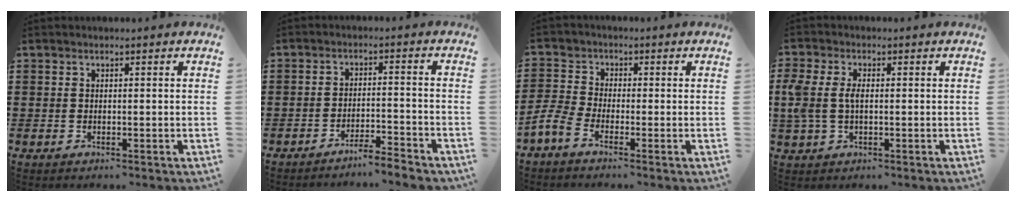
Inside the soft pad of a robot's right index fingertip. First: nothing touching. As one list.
[{"total": 3.9, "force": [-3.7, -0.6, 0.7], "torque": [-0.017, -0.006, -0.078]}, {"total": 3.9, "force": [-2.7, 2.0, 1.9], "torque": [-0.068, -0.002, -0.062]}, {"total": 4.1, "force": [0.0, 2.3, 3.4], "torque": [-0.092, -0.001, -0.008]}]